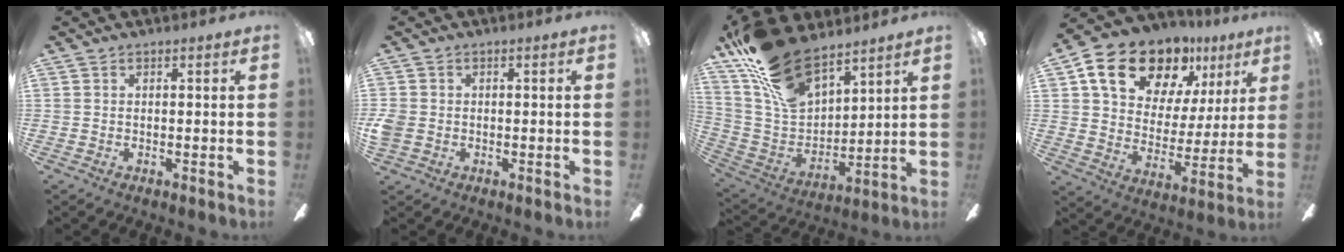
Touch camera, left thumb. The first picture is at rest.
{"total": 3.1, "force": [-0.5, 2.7, 1.4], "torque": [-0.028, 0.005, -0.009]}
{"total": 20.7, "force": [15.4, 9.1, 10.4], "torque": [-0.221, -0.086, 0.286]}
{"total": 19.7, "force": [13.2, 11.4, 9.2], "torque": [-0.162, -0.072, 0.239]}